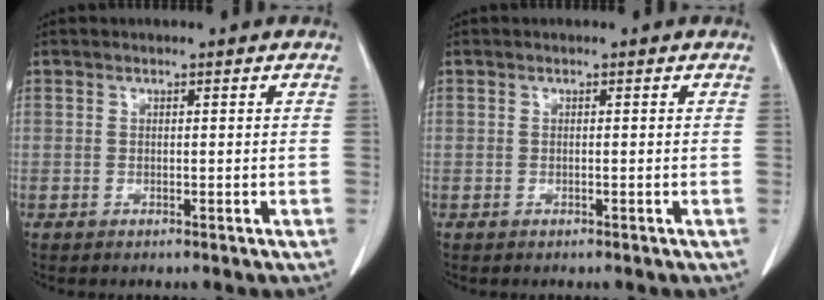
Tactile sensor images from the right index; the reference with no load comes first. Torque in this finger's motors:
{"motor_torque": [0.18, 0.09, 0.07, 0.01]}